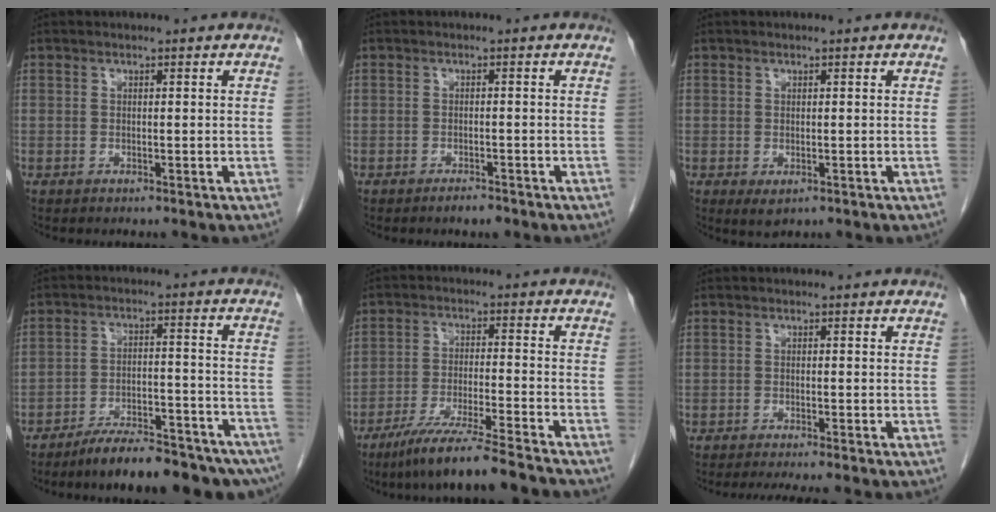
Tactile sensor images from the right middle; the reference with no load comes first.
{"total": 1.7, "force": [-1.4, 0.4, 0.9], "torque": [-0.016, 0.000, -0.018]}
{"total": 1.6, "force": [-0.4, 0.9, 1.3], "torque": [-0.019, -0.004, 0.002]}
{"total": 16.8, "force": [-14.0, 3.5, 8.8], "torque": [-0.082, 0.024, -0.198]}
{"total": 11.7, "force": [-9.8, -0.9, 6.4], "torque": [-0.095, -0.030, -0.163]}
{"total": 5.2, "force": [-4.5, -0.1, 2.7], "torque": [-0.027, -0.010, -0.068]}